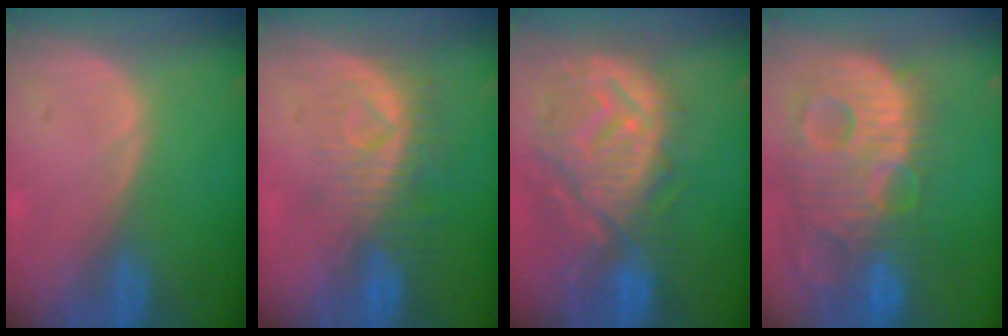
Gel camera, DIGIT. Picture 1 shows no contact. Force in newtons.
{"total": 8.3, "press": 7.4, "slide": 3.7}
{"total": 12.6, "press": 11.2, "slide": 5.8}
{"total": 14.0, "press": 12.0, "slide": 7.1}